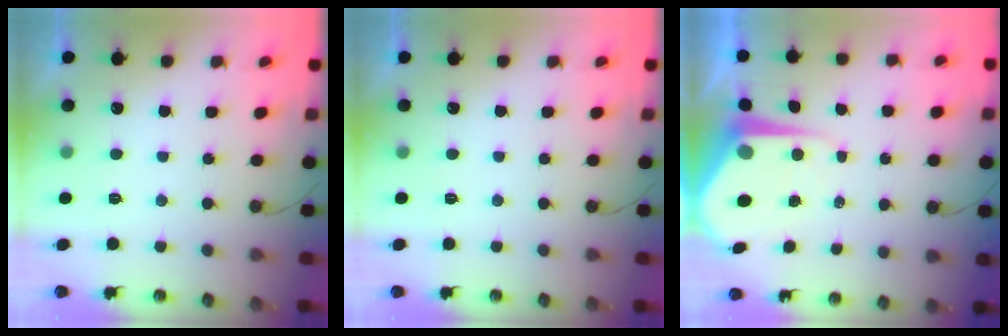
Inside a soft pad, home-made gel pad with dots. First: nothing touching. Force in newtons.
{"total": 0.0}
{"total": 8.2, "press": 8.1, "slide": 0.6}